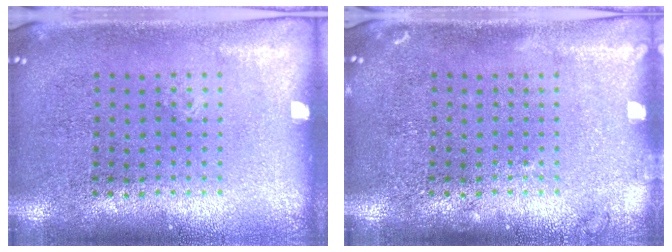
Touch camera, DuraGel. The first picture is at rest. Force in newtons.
{"total": 0.9, "press": 0.9, "slide": 0.2}